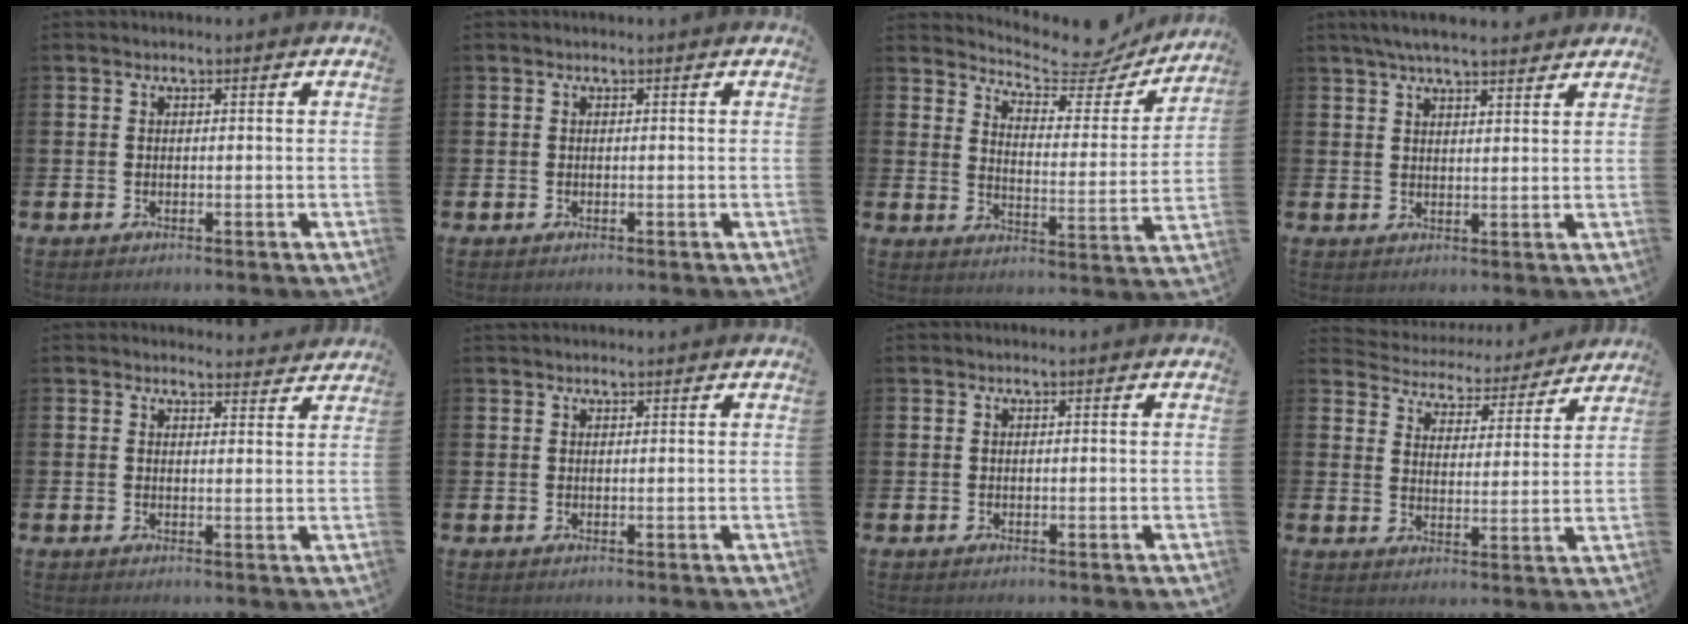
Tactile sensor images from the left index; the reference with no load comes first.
{"total": 0.0}
{"total": 7.2, "force": [6.9, 1.8, 1.4], "torque": [-0.041, -0.060, 0.114]}
{"total": 4.8, "force": [4.4, 0.8, 1.8], "torque": [-0.043, -0.008, 0.080]}
{"total": 2.6, "force": [2.5, 0.6, 0.0], "torque": [0.013, -0.019, 0.041]}
{"total": 0.7, "force": [0.7, 0.2, 0.0], "torque": [0.008, -0.002, 0.010]}
{"total": 0.0}
{"total": 4.3, "force": [4.1, 1.4, -0.1], "torque": [-0.019, -0.043, 0.062]}